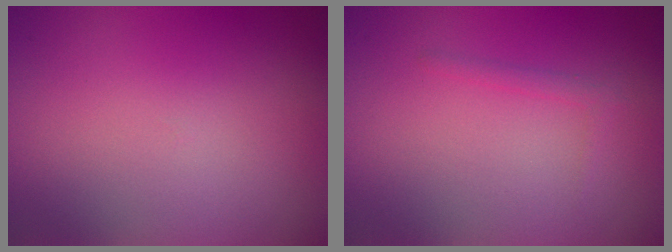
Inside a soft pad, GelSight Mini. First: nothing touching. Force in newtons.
{"total": 0.8, "press": 0.8, "slide": 0.1}